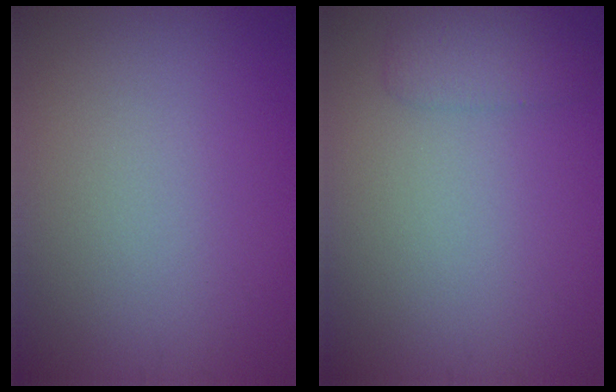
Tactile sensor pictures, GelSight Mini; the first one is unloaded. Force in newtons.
{"total": 1.5, "press": 1.5, "slide": 0.2}